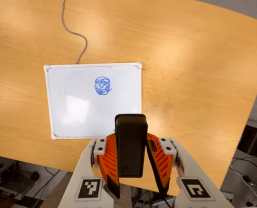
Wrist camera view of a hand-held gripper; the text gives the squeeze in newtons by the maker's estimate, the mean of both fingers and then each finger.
{"total": 4.6, "left": 3.7, "right": 5.5}